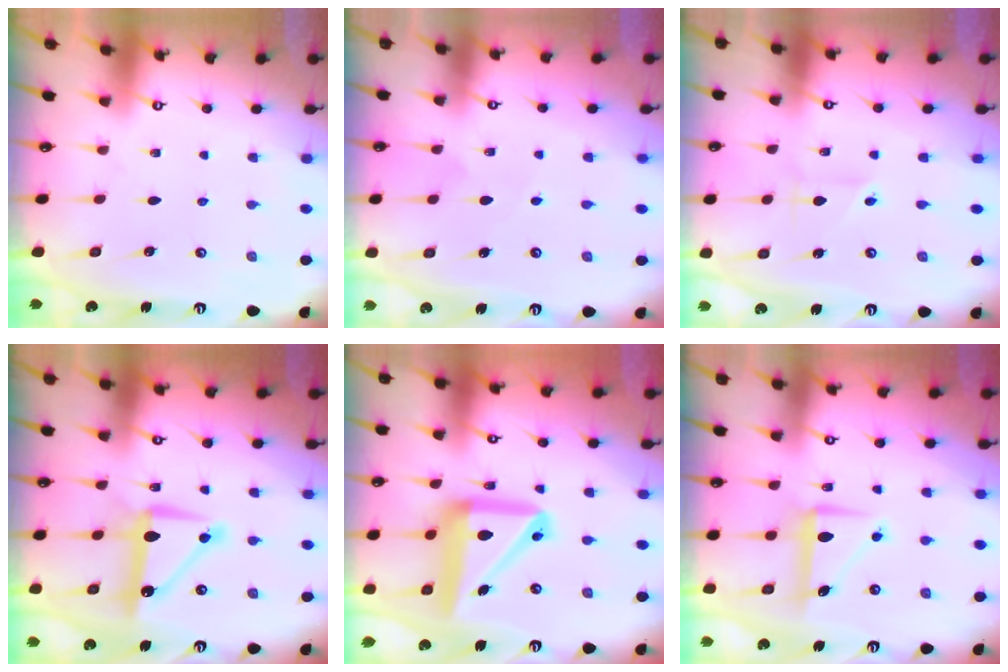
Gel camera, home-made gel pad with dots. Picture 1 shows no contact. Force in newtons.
{"total": 4.3, "press": 4.3, "slide": 0.1}
{"total": 1.9, "press": 1.9, "slide": 0.2}
{"total": 11.4, "press": 11.4, "slide": 0.8}
{"total": 15.5, "press": 15.4, "slide": 1.7}
{"total": 7.7, "press": 7.6, "slide": 1.2}